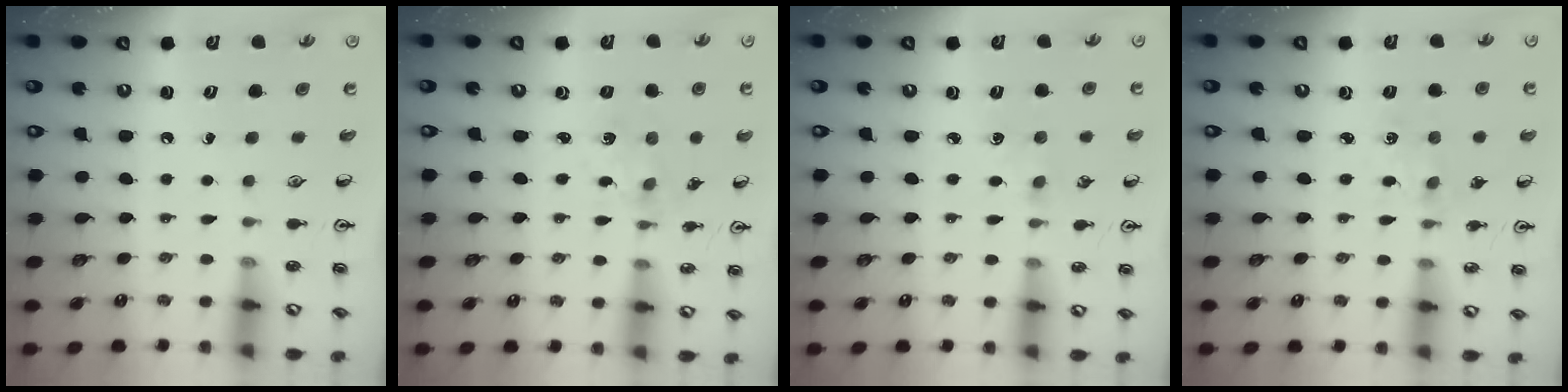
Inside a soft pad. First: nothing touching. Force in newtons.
{"total": 1.4, "press": 1.4, "slide": 0.2}
{"total": 4.1, "press": 4.1, "slide": 0.5}
{"total": 0.7, "press": 0.7, "slide": 0.2}